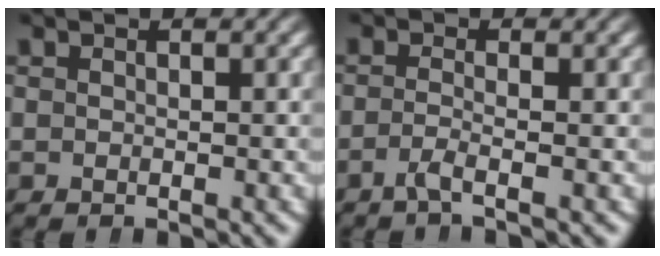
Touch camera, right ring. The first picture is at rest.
{"total": 2.0, "force": [-1.5, 0.0, 1.3], "torque": [-0.038, -0.013, -0.025]}